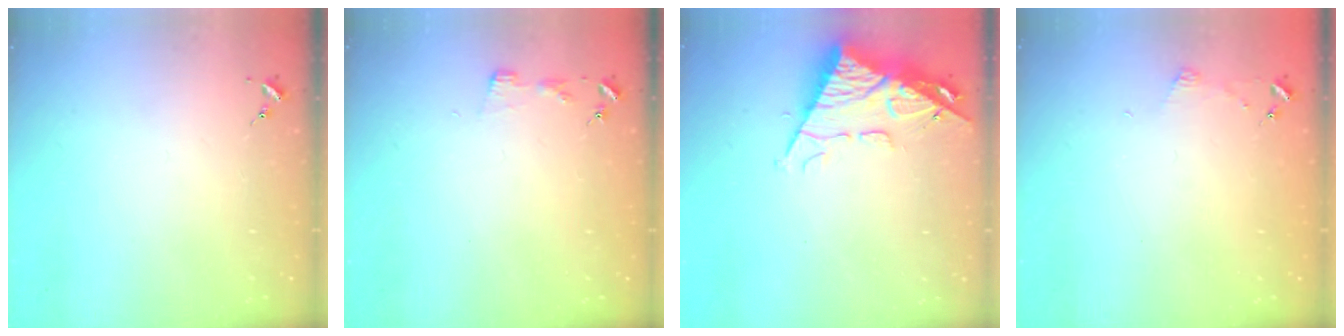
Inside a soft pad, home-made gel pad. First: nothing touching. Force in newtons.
{"total": 2.9, "press": 2.9, "slide": 0.3}
{"total": 13.0, "press": 12.9, "slide": 1.4}
{"total": 3.6, "press": 3.6, "slide": 0.4}